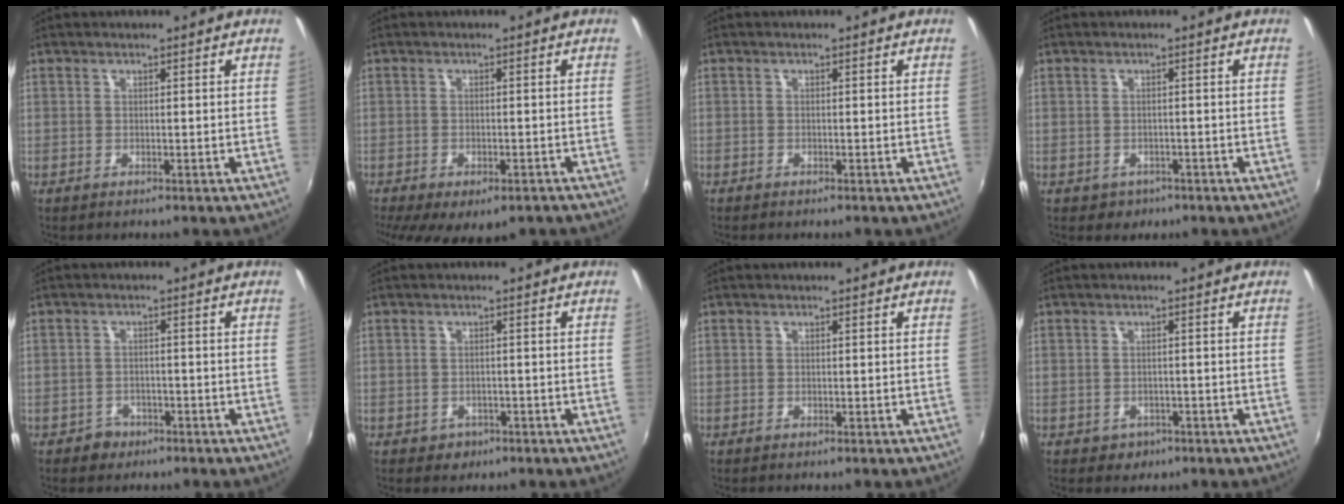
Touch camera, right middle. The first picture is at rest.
{"total": 11.3, "force": [-7.6, 5.0, 6.8], "torque": [-0.143, -0.043, -0.104]}
{"total": 1.0, "force": [-0.9, 0.2, 0.4], "torque": [-0.009, -0.001, -0.015]}
{"total": 2.8, "force": [-1.3, 2.4, 0.7], "torque": [-0.020, -0.004, -0.014]}
{"total": 3.3, "force": [-2.1, 2.5, 0.3], "torque": [-0.016, 0.004, -0.031]}
{"total": 2.7, "force": [-1.2, 2.3, 0.7], "torque": [-0.018, -0.002, -0.014]}
{"total": 0.0}
{"total": 2.8, "force": [-1.2, 2.4, 0.8], "torque": [-0.020, -0.002, -0.014]}